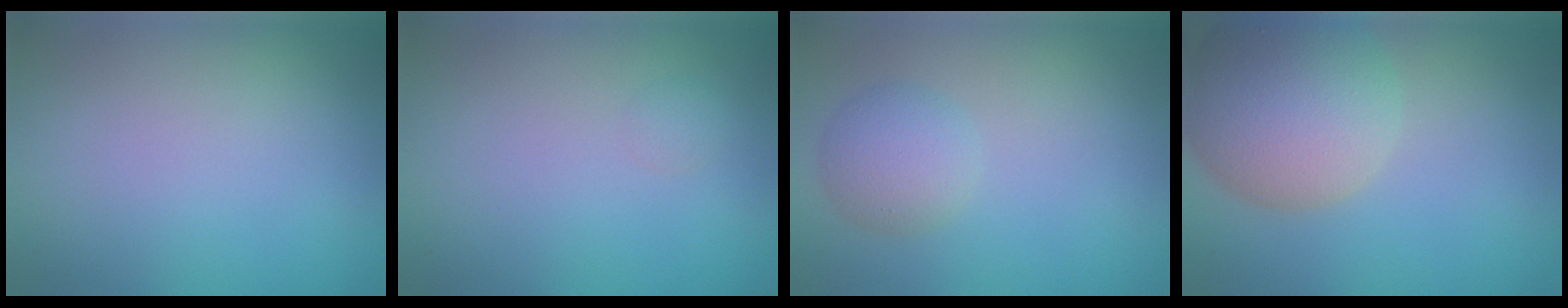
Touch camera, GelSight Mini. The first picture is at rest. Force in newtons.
{"total": 0.6, "press": 0.6, "slide": 0.0}
{"total": 3.2, "press": 3.2, "slide": 0.3}
{"total": 10.6, "press": 10.5, "slide": 0.8}